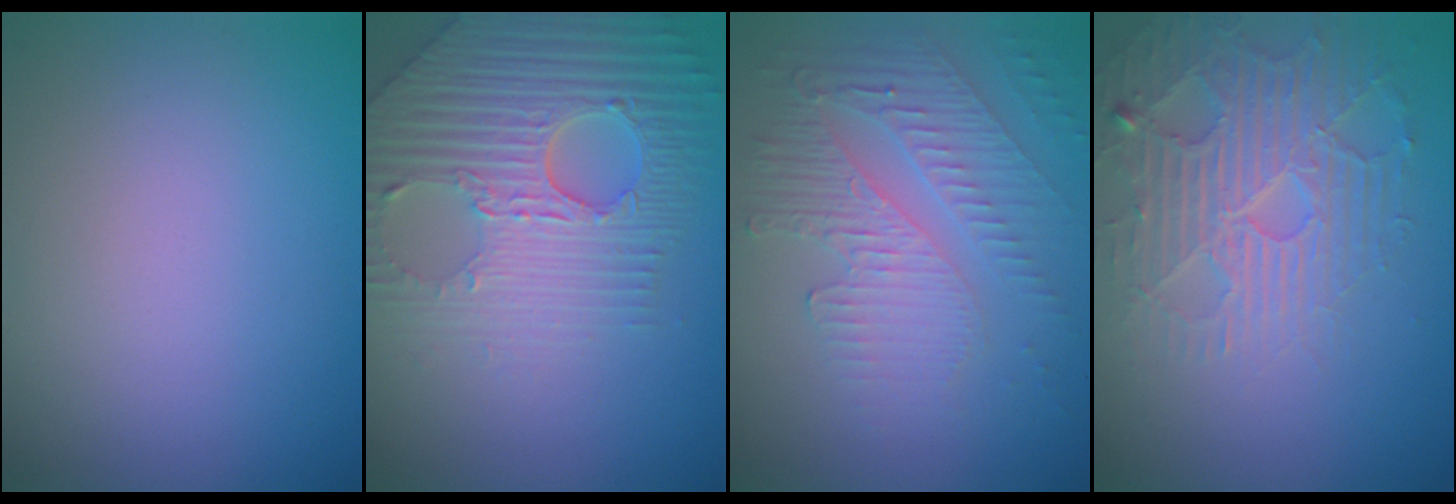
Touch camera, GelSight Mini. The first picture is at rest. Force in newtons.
{"total": 7.7, "press": 5.5, "slide": 5.4}
{"total": 5.8, "press": 3.4, "slide": 4.7}
{"total": 4.7, "press": 4.1, "slide": 2.4}